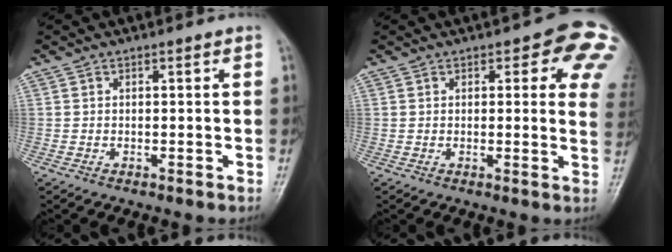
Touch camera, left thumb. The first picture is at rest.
{"total": 10.7, "force": [4.2, 4.3, 8.8], "torque": [-0.052, -0.010, 0.036]}